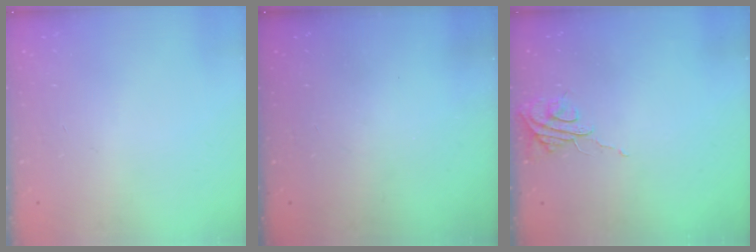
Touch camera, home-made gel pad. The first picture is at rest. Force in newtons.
{"total": 0.0}
{"total": 5.5, "press": 5.5, "slide": 0.3}